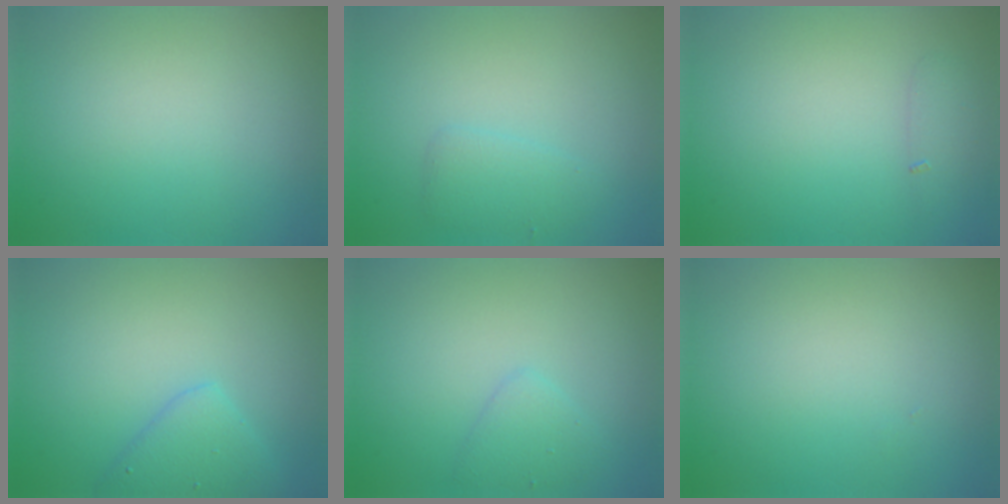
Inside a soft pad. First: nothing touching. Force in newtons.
{"total": 1.7, "press": 1.7, "slide": 0.1}
{"total": 1.0, "press": 1.0, "slide": 0.0}
{"total": 3.0, "press": 3.0, "slide": 0.1}
{"total": 1.7, "press": 1.6, "slide": 0.1}
{"total": 0.0}